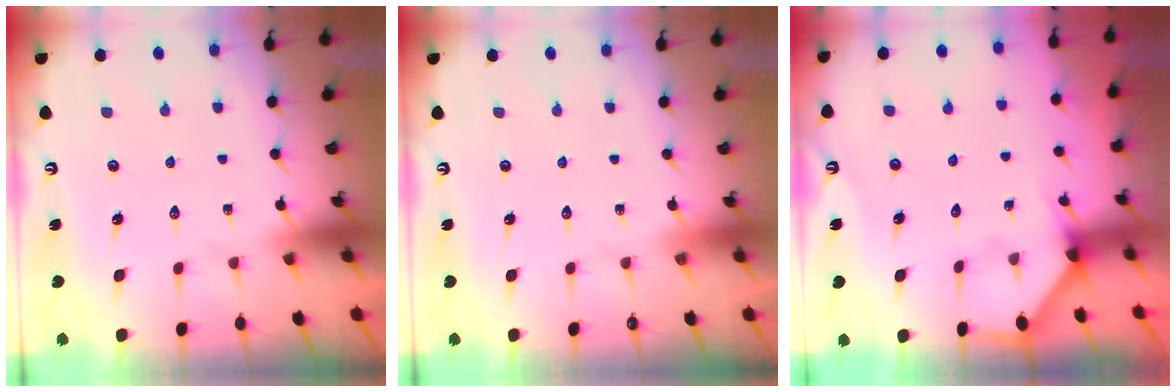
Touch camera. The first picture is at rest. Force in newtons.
{"total": 0.0}
{"total": 2.2, "press": 2.2, "slide": 0.4}